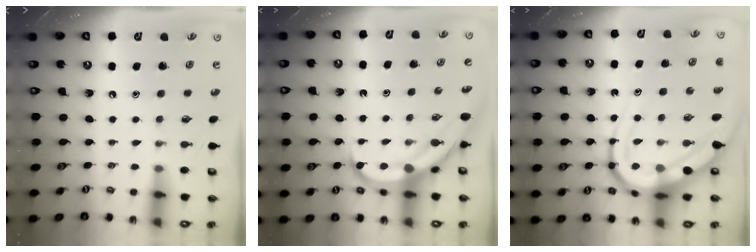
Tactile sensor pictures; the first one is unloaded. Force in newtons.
{"total": 8.4, "press": 8.3, "slide": 1.0}
{"total": 16.0, "press": 15.9, "slide": 1.7}